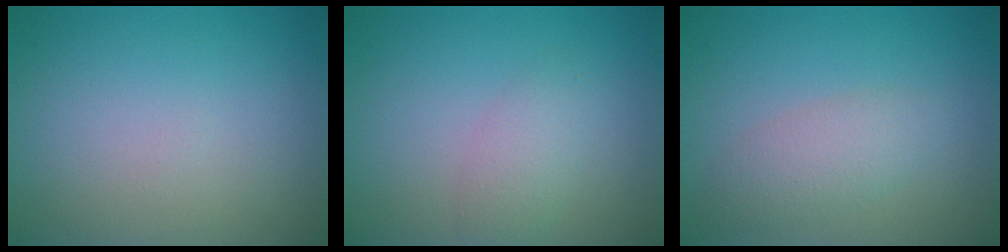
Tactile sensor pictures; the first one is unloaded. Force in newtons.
{"total": 2.2, "press": 2.2, "slide": 0.2}
{"total": 2.8, "press": 2.8, "slide": 0.0}